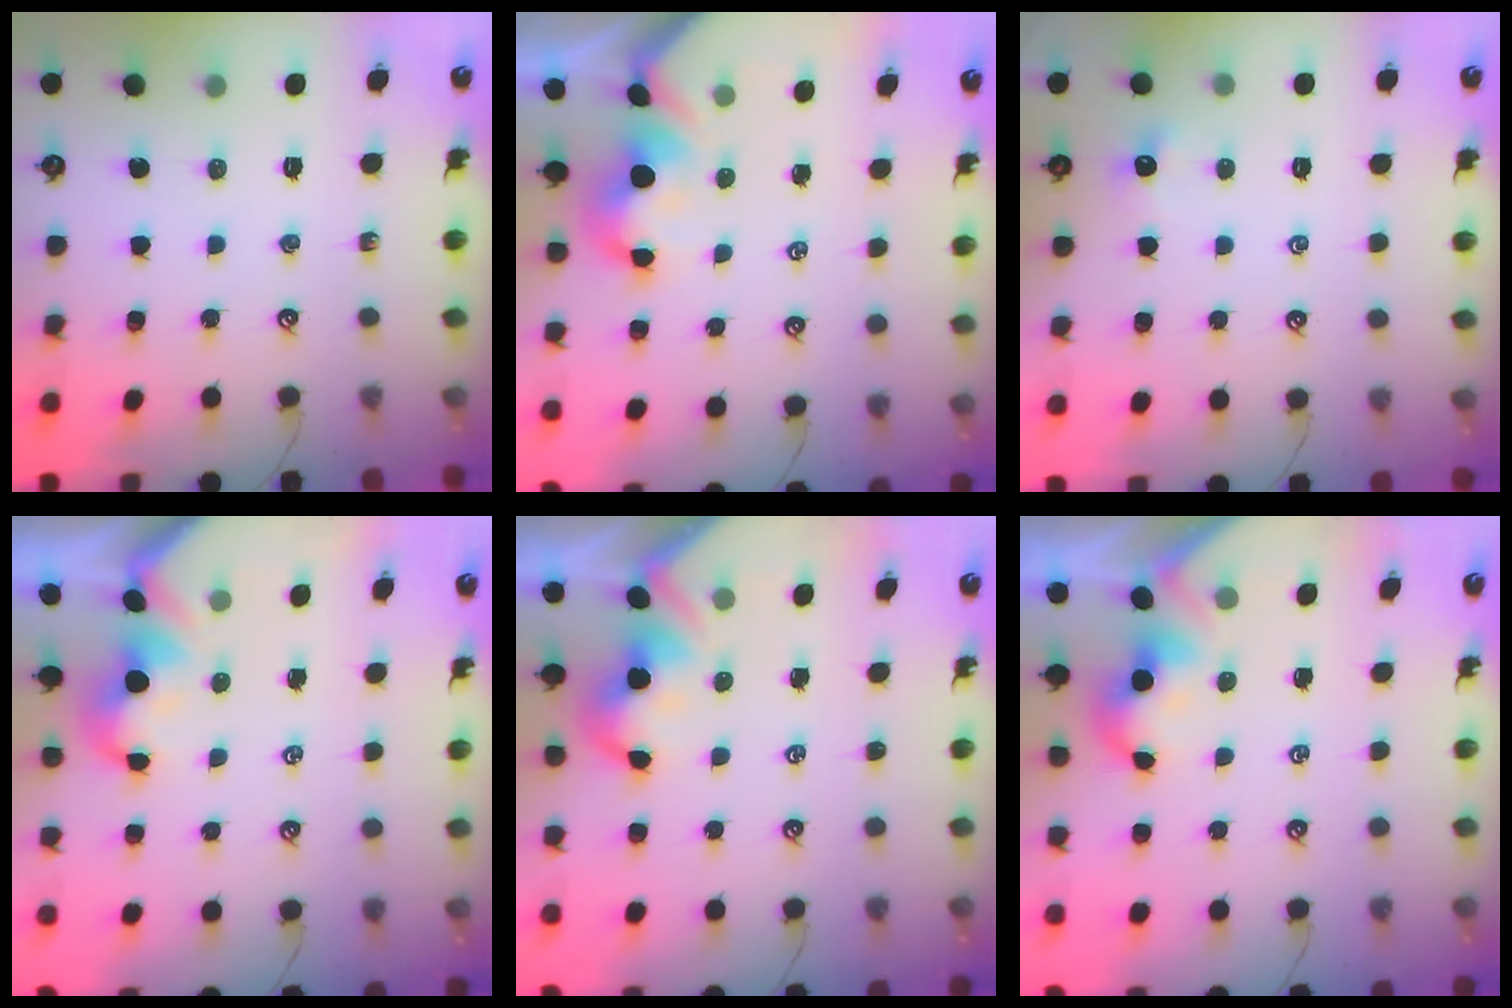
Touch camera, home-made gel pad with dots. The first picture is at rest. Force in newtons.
{"total": 1.0, "press": 0.7, "slide": 0.7}
{"total": 1.0, "press": 0.9, "slide": 0.4}
{"total": 0.5, "press": 0.2, "slide": 0.5}
{"total": 2.4, "press": 2.4, "slide": 0.3}
{"total": 1.0, "press": 0.9, "slide": 0.5}